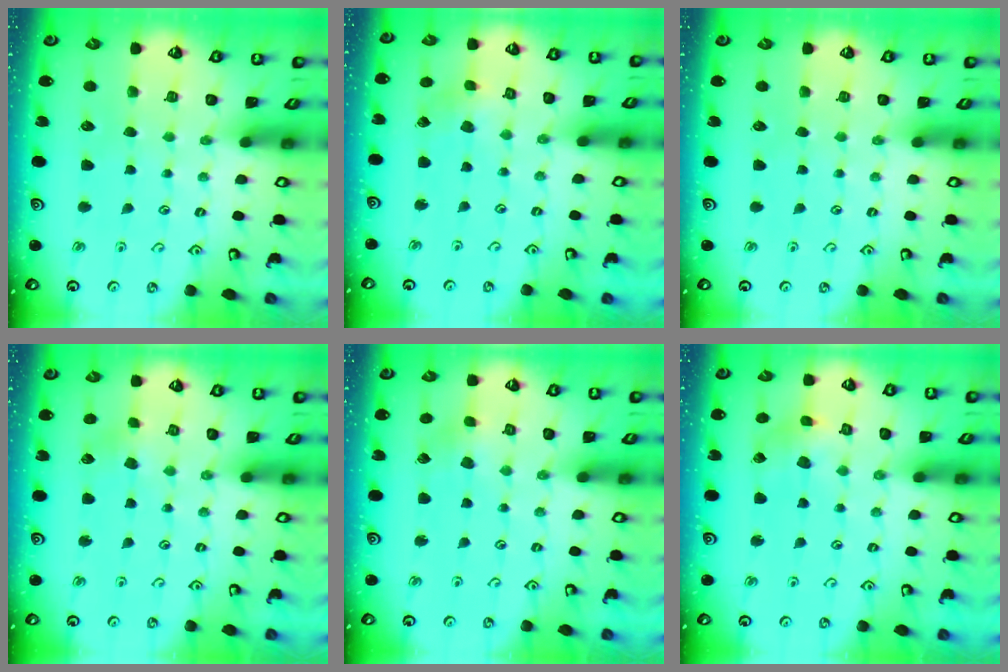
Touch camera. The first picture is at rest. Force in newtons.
{"total": 2.0, "press": 1.9, "slide": 0.3}
{"total": 0.0}
{"total": 2.3, "press": 2.3, "slide": 0.4}
{"total": 2.6, "press": 2.6, "slide": 0.4}
{"total": 3.5, "press": 3.4, "slide": 0.6}